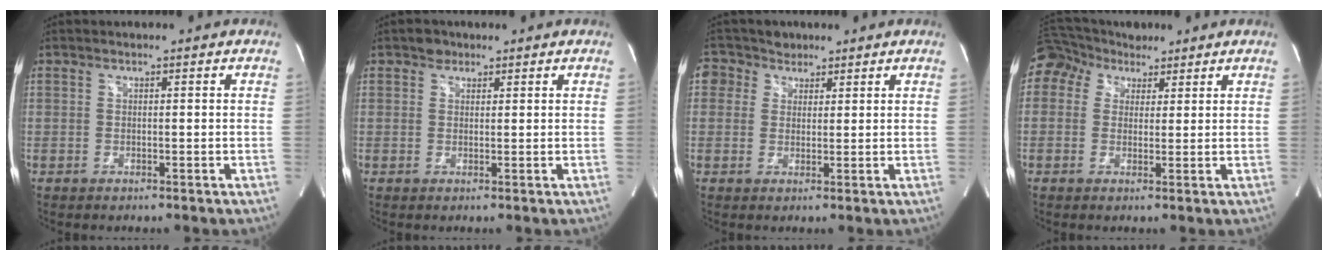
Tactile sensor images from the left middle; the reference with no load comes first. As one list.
[{"total": 1.6, "force": [1.0, 1.2, 0.2], "torque": [-0.002, 0.001, 0.013]}, {"total": 4.1, "force": [2.4, 3.4, 0.0], "torque": [-0.004, 0.024, 0.041]}, {"total": 9.7, "force": [5.9, 7.2, 2.7], "torque": [-0.071, 0.057, 0.107]}]